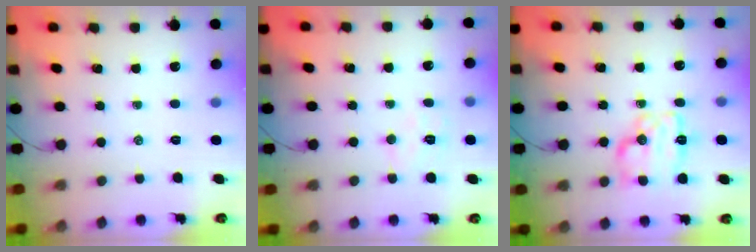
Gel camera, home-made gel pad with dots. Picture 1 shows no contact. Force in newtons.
{"total": 5.7, "press": 5.7, "slide": 1.0}
{"total": 11.3, "press": 11.3, "slide": 0.5}